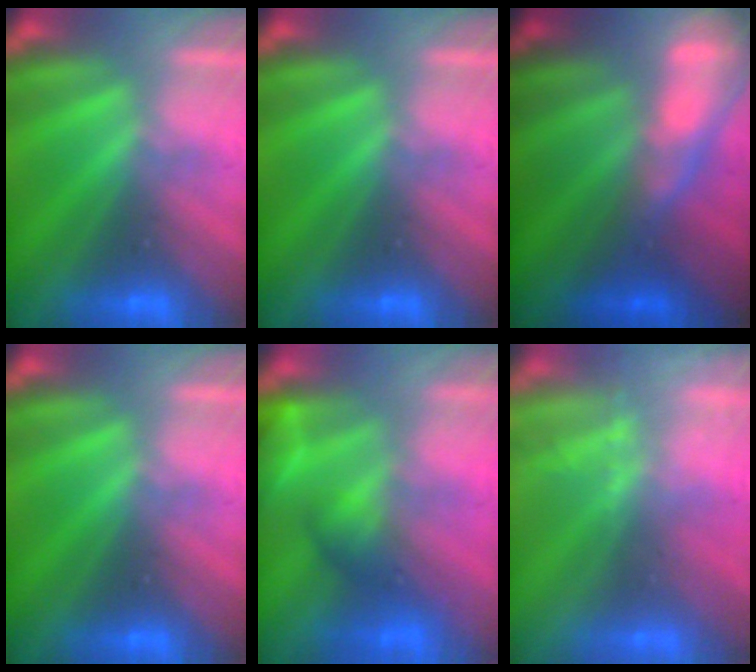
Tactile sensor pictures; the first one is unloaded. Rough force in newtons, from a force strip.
{"total": 0.0}
{"total": 5.7}
{"total": 0.0}
{"total": 4.9}
{"total": 2.4}